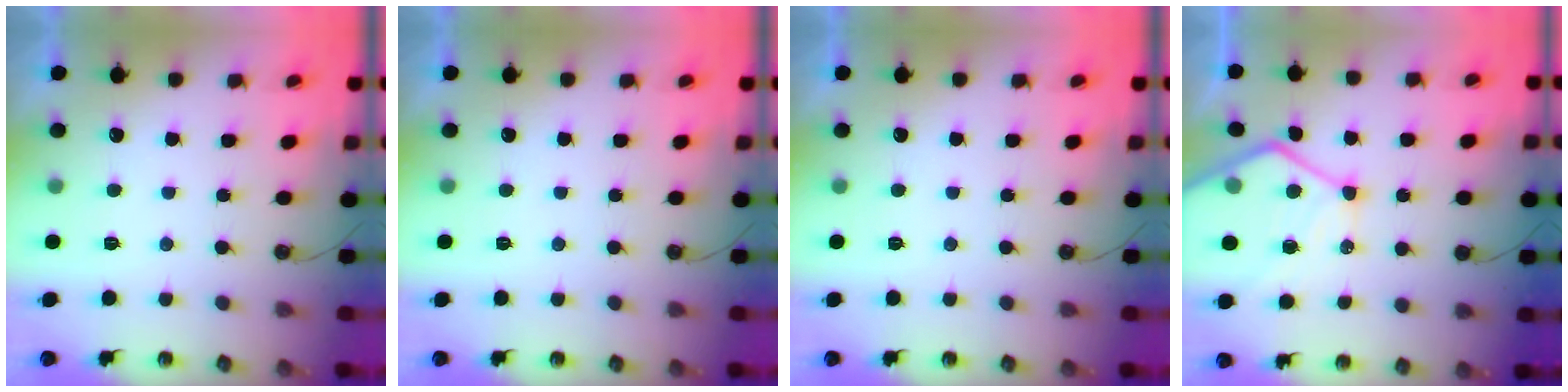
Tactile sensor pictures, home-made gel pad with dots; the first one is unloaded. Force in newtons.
{"total": 0.0}
{"total": 0.0}
{"total": 14.0, "press": 13.9, "slide": 1.1}